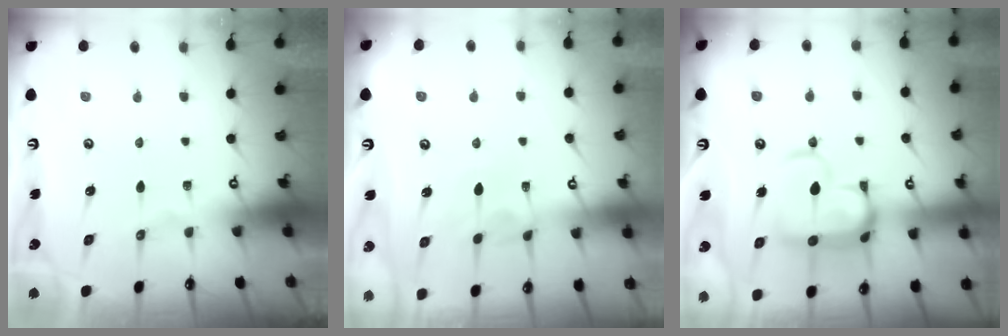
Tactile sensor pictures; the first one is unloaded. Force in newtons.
{"total": 2.8, "press": 2.8, "slide": 0.3}
{"total": 9.8, "press": 9.8, "slide": 0.9}